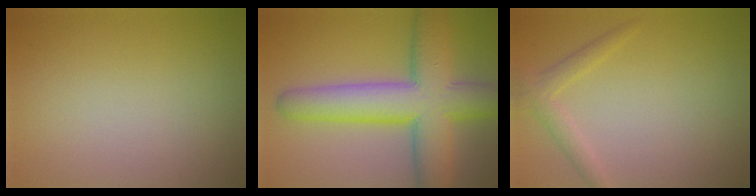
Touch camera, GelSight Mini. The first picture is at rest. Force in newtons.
{"total": 10.3, "press": 10.3, "slide": 0.3}
{"total": 1.9, "press": 1.9, "slide": 0.2}